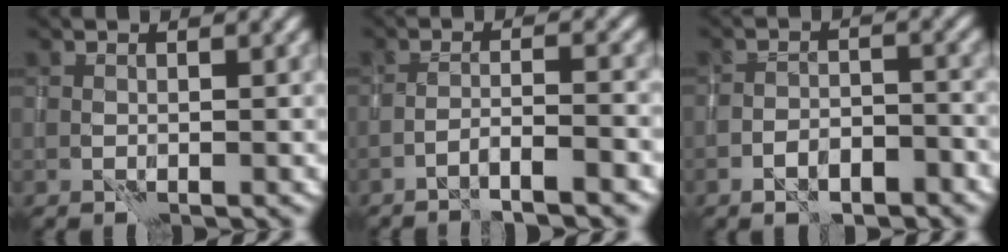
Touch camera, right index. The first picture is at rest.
{"total": 2.9, "force": [-2.1, -0.3, 1.9], "torque": [-0.031, 0.015, -0.040]}
{"total": 3.2, "force": [-2.3, 1.2, 1.9], "torque": [-0.025, 0.008, -0.037]}